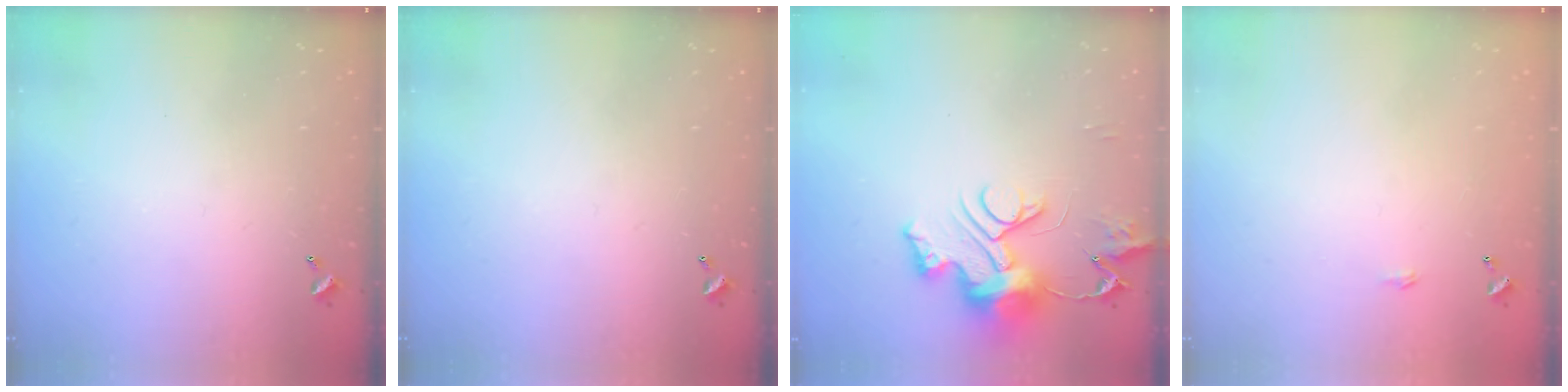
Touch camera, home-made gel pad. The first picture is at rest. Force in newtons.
{"total": 0.0}
{"total": 13.0, "press": 13.0, "slide": 0.8}
{"total": 0.6, "press": 0.6, "slide": 0.2}